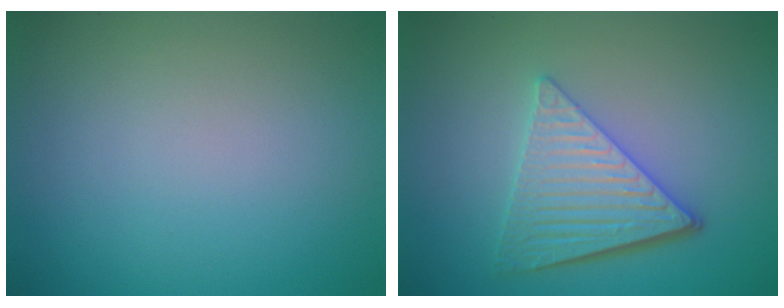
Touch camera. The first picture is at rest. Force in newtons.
{"total": 5.5, "press": 4.3, "slide": 3.4}